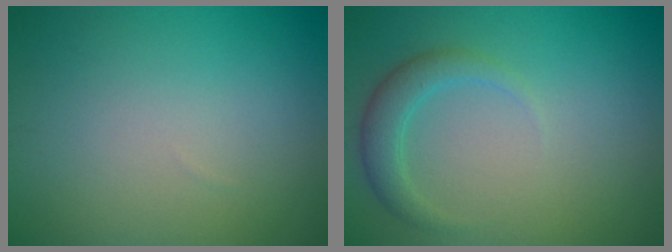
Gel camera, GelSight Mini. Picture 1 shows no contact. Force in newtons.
{"total": 2.4, "press": 2.4, "slide": 0.1}